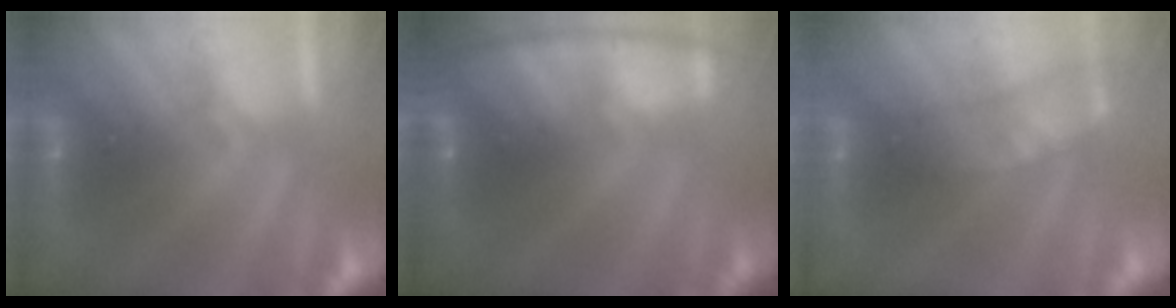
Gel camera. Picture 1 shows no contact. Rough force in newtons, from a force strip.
{"total": 7.9}
{"total": 2.6}